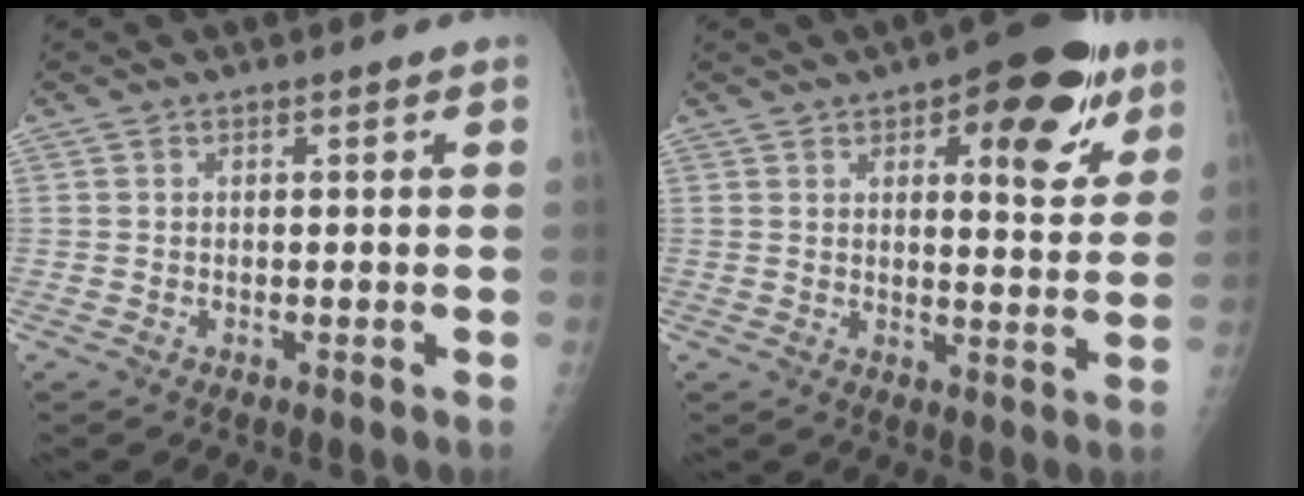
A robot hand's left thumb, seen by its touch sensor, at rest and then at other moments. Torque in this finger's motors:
{"motor_torque": [0.29, 0.33, 0.06, -0.10, 0.08]}